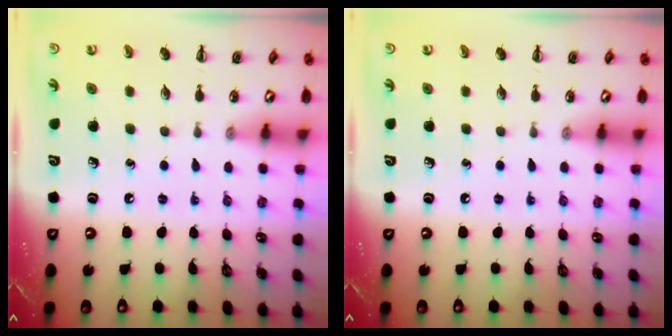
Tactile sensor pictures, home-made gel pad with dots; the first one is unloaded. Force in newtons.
{"total": 0.0}